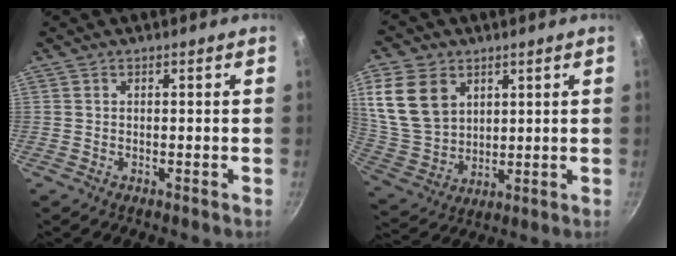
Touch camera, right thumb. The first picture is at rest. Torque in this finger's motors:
{"motor_torque": [-0.22, 0.51, 0.37, 0.05, 0.14]}